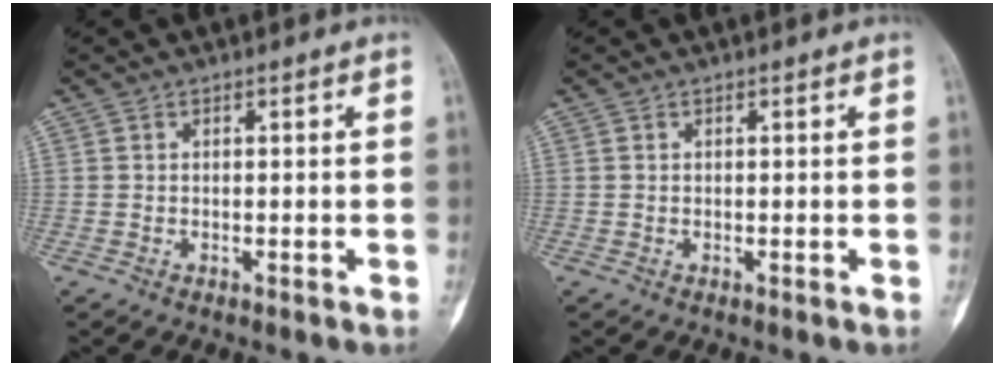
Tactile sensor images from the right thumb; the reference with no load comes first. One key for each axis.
{"total": 0.0}